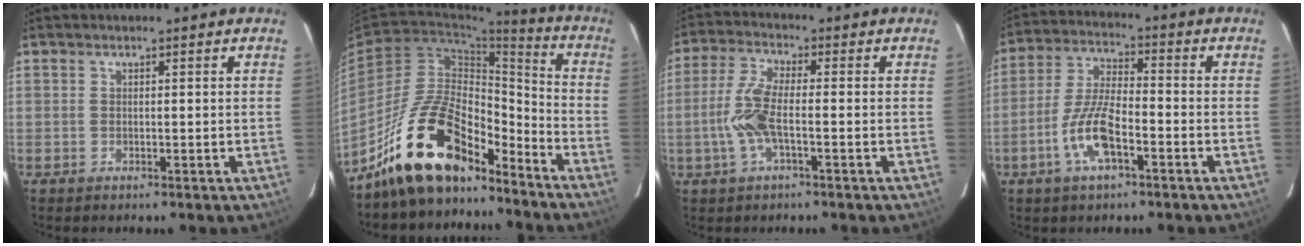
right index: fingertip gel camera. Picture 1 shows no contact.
{"total": 17.7, "force": [-13.9, 6.5, 9.0], "torque": [-0.166, 0.027, -0.240]}
{"total": 7.8, "force": [-1.9, 2.0, 7.3], "torque": [-0.163, 0.004, -0.040]}
{"total": 10.0, "force": [-4.5, 3.3, 8.3], "torque": [-0.177, 0.001, -0.086]}